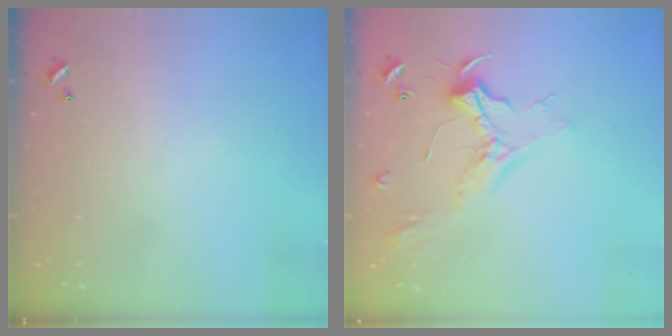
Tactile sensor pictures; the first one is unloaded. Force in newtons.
{"total": 2.4, "press": 2.3, "slide": 0.7}